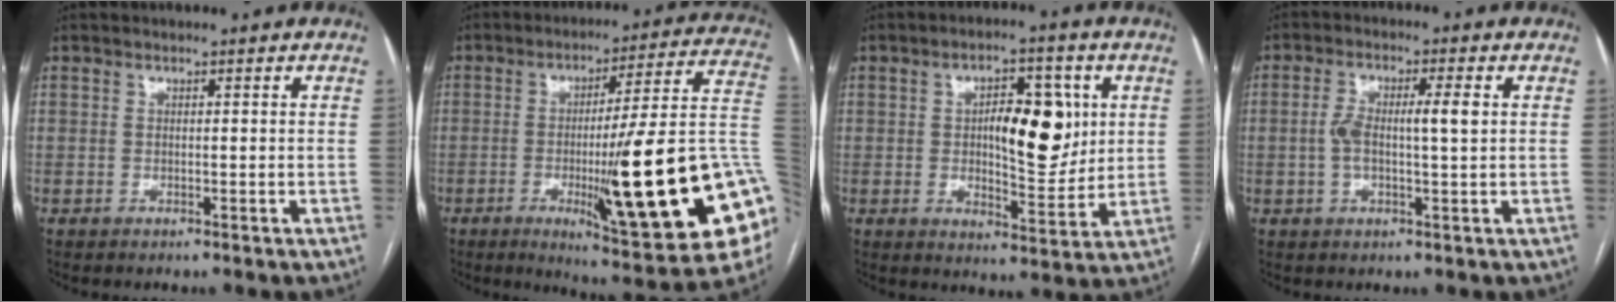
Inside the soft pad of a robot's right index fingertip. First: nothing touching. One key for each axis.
{"total": 25.9, "fx": -5.4, "fy": 1.2, "fz": 25.3, "tx": -0.284, "ty": -0.012, "tz": -0.078}
{"total": 10.4, "fx": 1.9, "fy": 4.0, "fz": 9.4, "tx": -0.139, "ty": 0.009, "tz": 0.036}
{"total": 5.7, "fx": 0.5, "fy": 1.0, "fz": 5.6, "tx": -0.117, "ty": 0.020, "tz": 0.010}